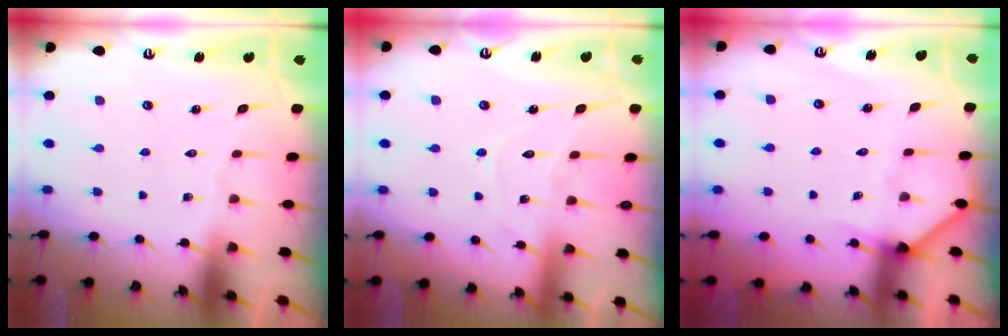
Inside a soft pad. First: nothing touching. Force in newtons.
{"total": 8.3, "press": 8.3, "slide": 0.6}
{"total": 4.6, "press": 4.6, "slide": 0.5}